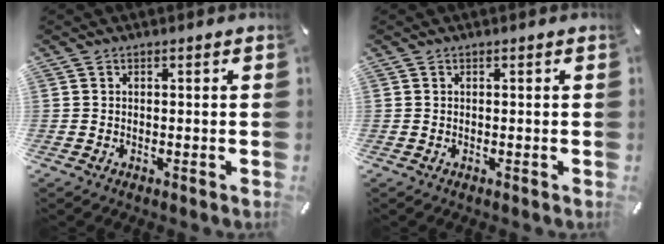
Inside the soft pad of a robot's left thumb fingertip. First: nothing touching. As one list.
[{"total": 0.0}]